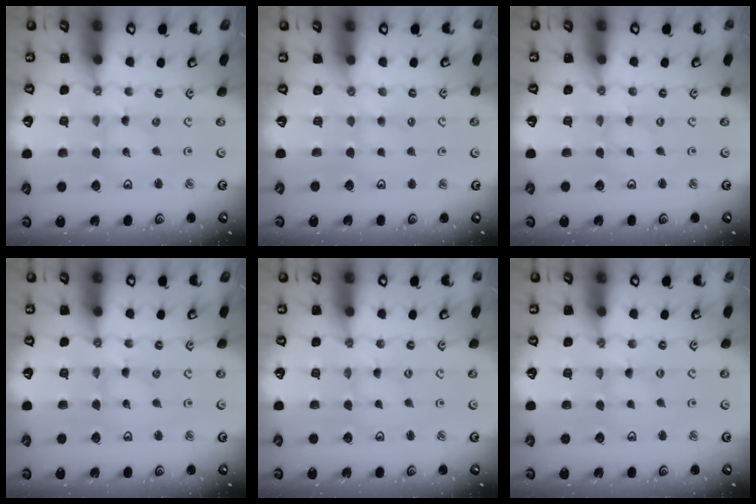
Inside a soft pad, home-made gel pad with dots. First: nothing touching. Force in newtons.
{"total": 1.8, "press": 1.8, "slide": 0.4}
{"total": 0.0}
{"total": 0.0}
{"total": 0.0}
{"total": 0.0}